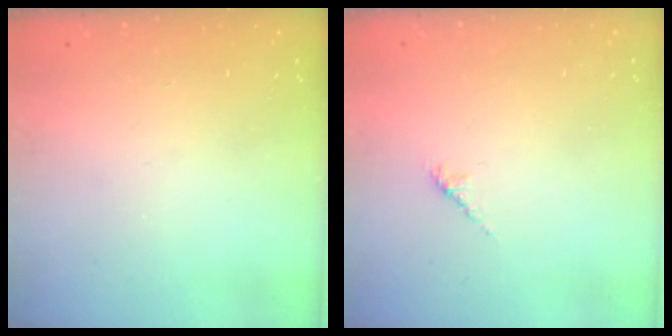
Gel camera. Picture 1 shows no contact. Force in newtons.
{"total": 2.6, "press": 2.4, "slide": 0.7}